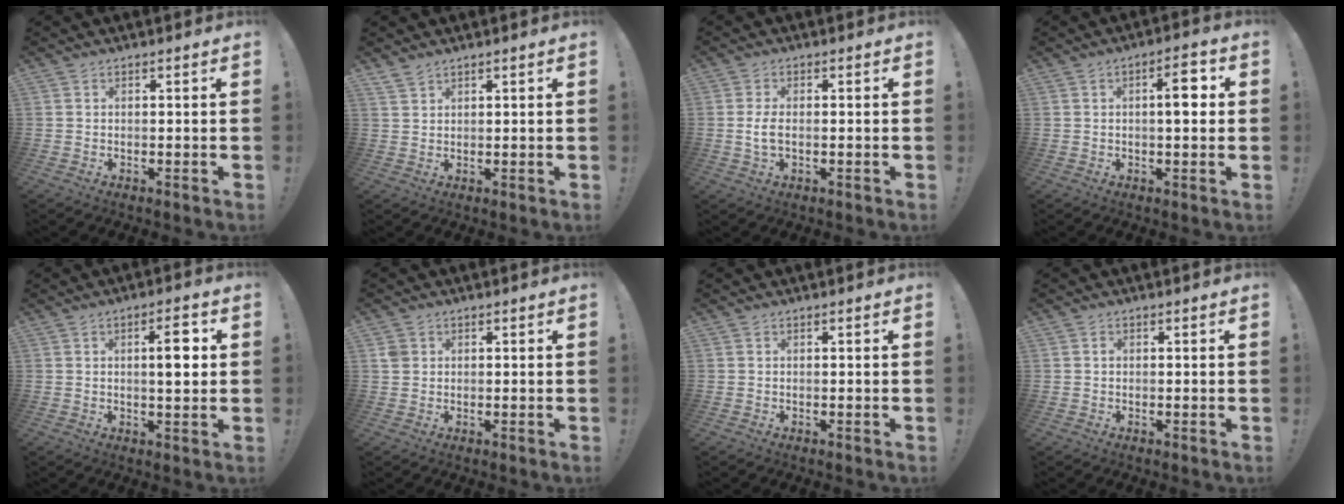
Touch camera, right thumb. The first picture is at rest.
{"total": 2.7, "force": [2.4, 1.0, 0.8], "torque": [-0.013, -0.013, 0.045]}
{"total": 3.8, "force": [-0.5, 1.7, 3.4], "torque": [-0.065, 0.000, -0.011]}
{"total": 6.6, "force": [1.1, 2.3, 6.1], "torque": [-0.076, 0.000, 0.007]}
{"total": 6.5, "force": [1.3, 2.0, 6.0], "torque": [-0.075, -0.005, 0.010]}
{"total": 2.5, "force": [1.1, 2.1, 0.9], "torque": [-0.016, 0.003, 0.022]}
{"total": 0.0}
{"total": 0.5, "force": [0.0, 0.5, 0.2], "torque": [-0.009, 0.006, 0.000]}